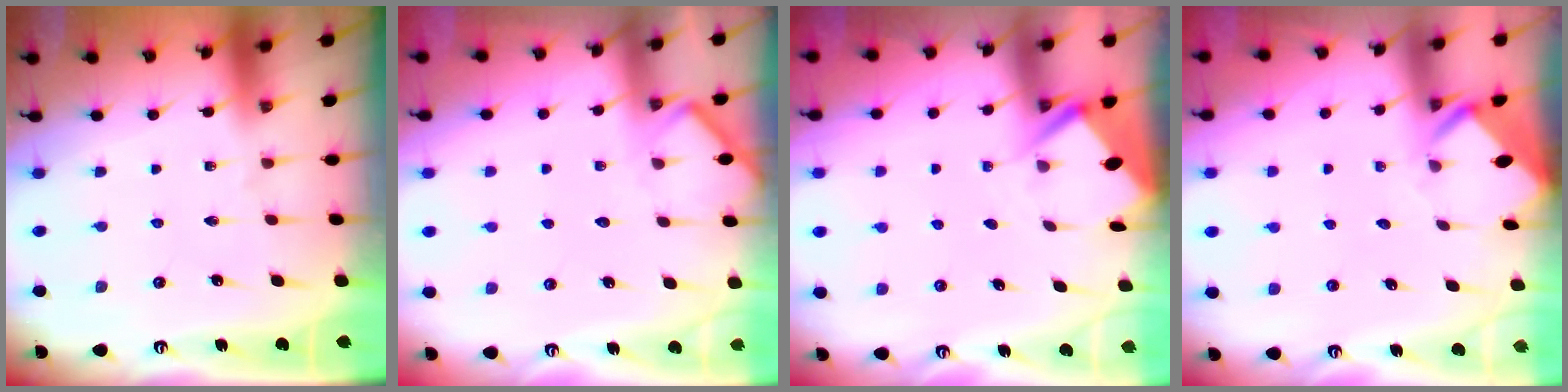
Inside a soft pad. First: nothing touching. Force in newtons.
{"total": 5.2, "press": 5.2, "slide": 0.6}
{"total": 2.8, "press": 2.8, "slide": 0.4}
{"total": 3.3, "press": 3.3, "slide": 0.1}